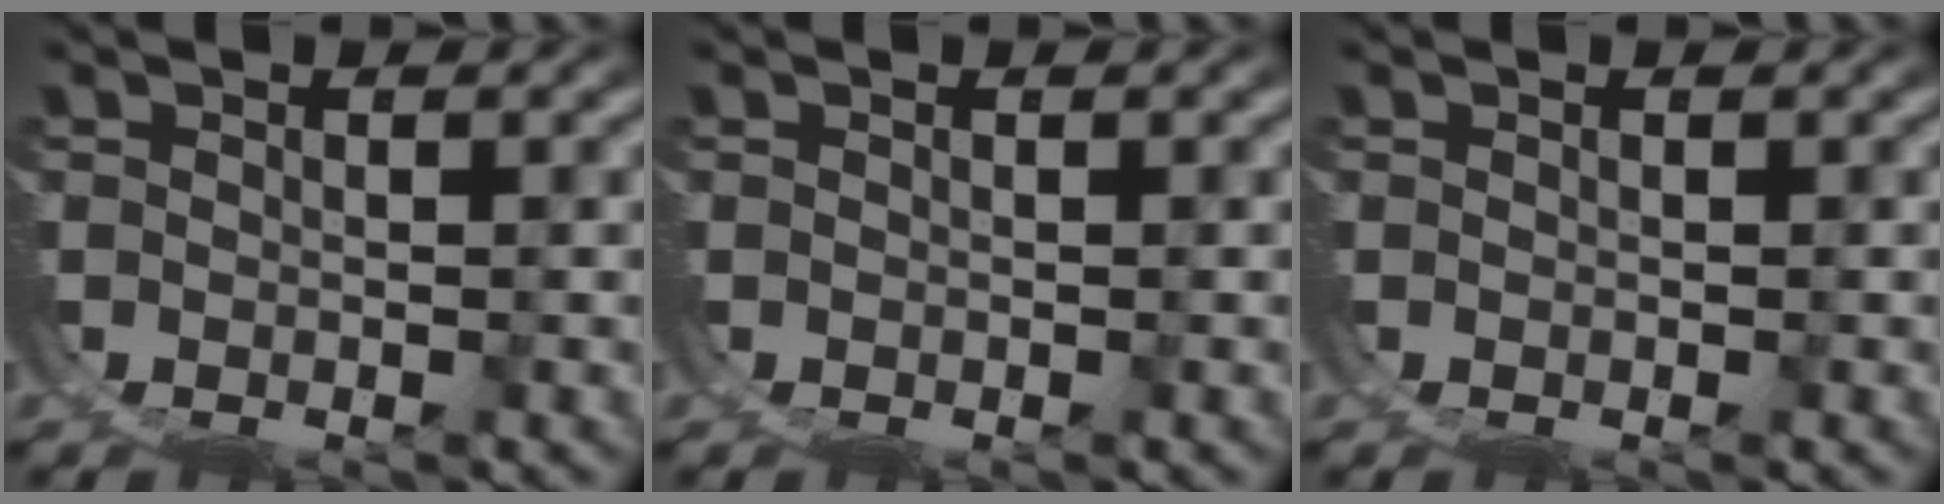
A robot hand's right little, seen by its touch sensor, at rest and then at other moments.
{"total": 0.0}
{"total": 0.0}